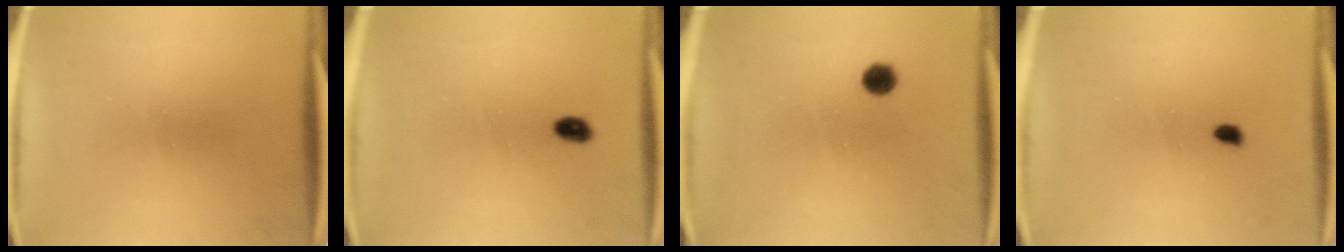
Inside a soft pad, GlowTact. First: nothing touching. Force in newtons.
{"total": 1.9}
{"total": 2.5}
{"total": 0.8}